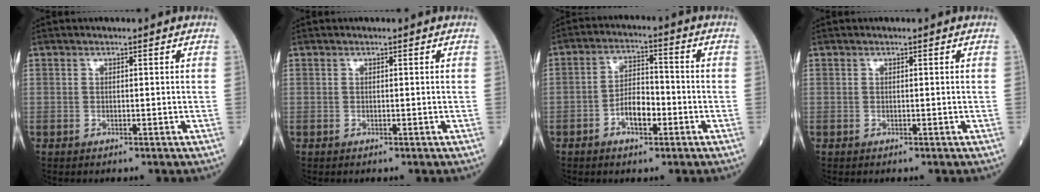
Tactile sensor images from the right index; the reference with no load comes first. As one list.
[{"total": 0.0}, {"total": 5.8, "force": [-2.3, 2.5, 4.7], "torque": [-0.087, 0.011, -0.043]}, {"total": 0.0}]